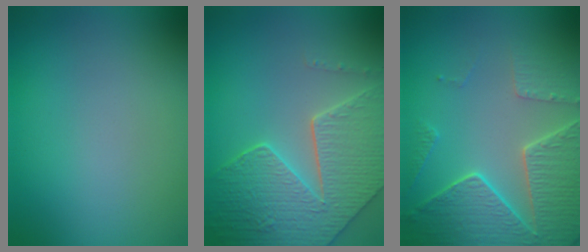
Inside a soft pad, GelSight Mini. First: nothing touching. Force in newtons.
{"total": 8.1, "press": 6.1, "slide": 5.4}
{"total": 6.4, "press": 5.2, "slide": 3.8}